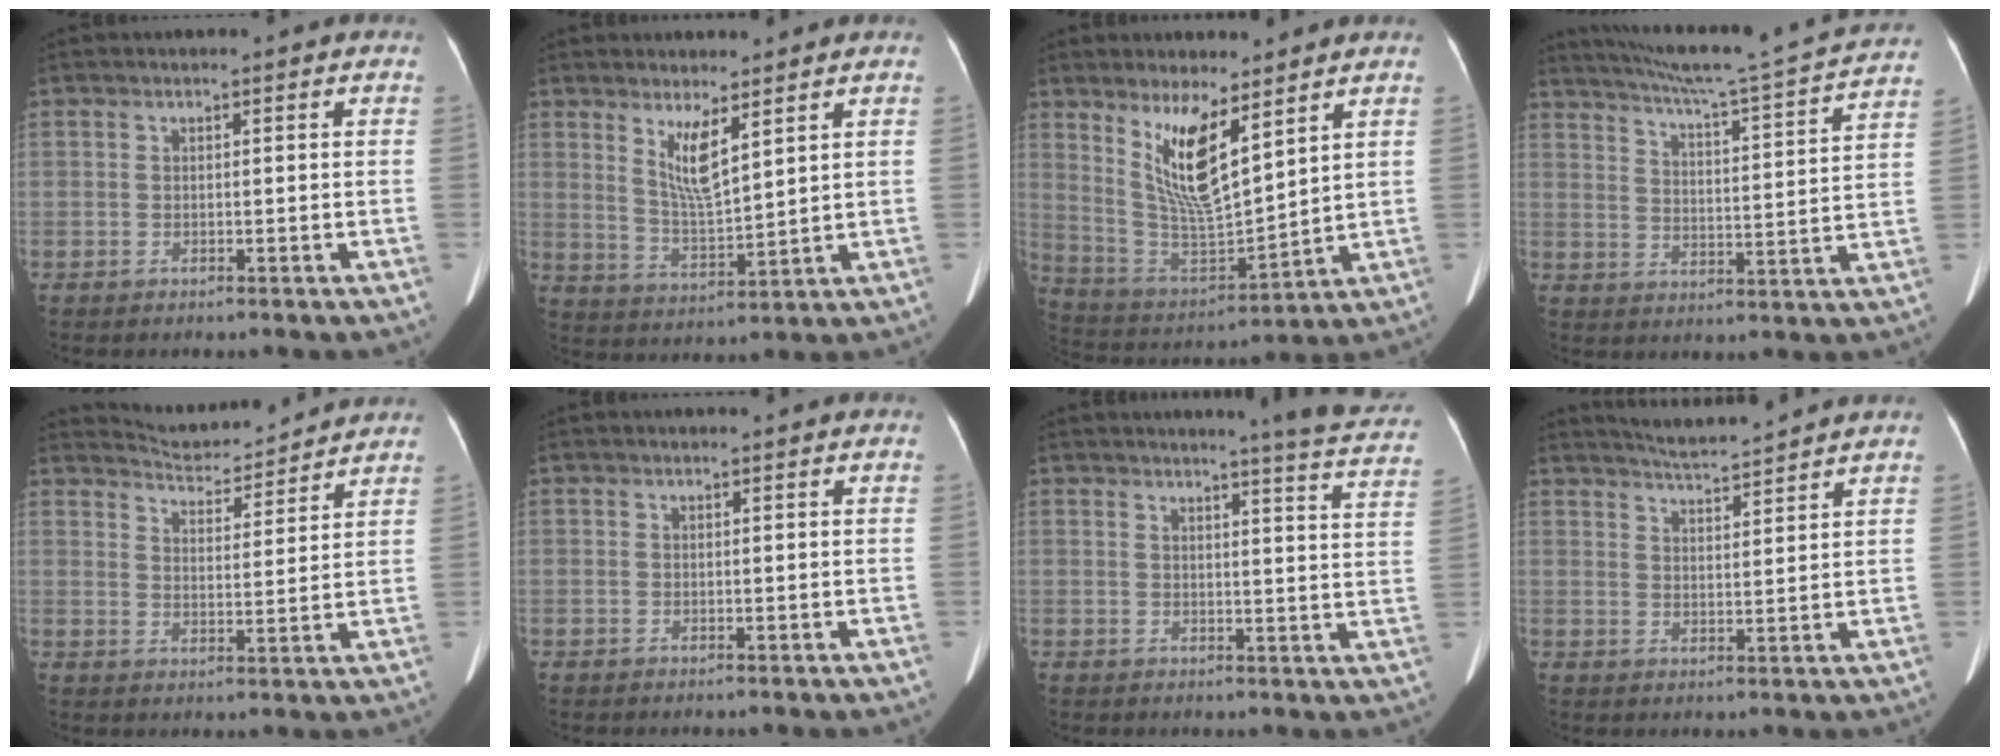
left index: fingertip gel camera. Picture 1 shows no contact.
{"total": 6.0, "force": [3.4, 1.0, 4.9], "torque": [-0.097, -0.017, 0.070]}
{"total": 11.2, "force": [6.2, 2.6, 9.0], "torque": [-0.181, -0.015, 0.129]}
{"total": 20.9, "force": [19.2, -0.9, 8.1], "torque": [-0.139, -0.031, 0.255]}
{"total": 9.7, "force": [9.7, 0.8, 1.0], "torque": [-0.025, 0.011, 0.142]}
{"total": 1.6, "force": [1.5, -0.1, 0.3], "torque": [-0.011, 0.007, 0.019]}
{"total": 12.0, "force": [11.2, -0.9, 4.2], "torque": [-0.041, -0.069, 0.102]}
{"total": 7.6, "force": [7.3, -0.6, 2.0], "torque": [-0.049, 0.010, 0.116]}